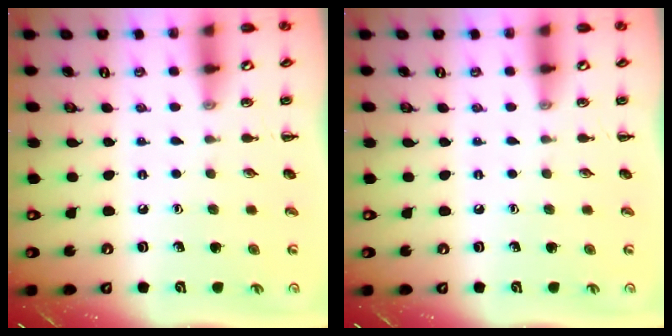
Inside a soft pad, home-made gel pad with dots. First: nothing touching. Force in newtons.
{"total": 0.0}